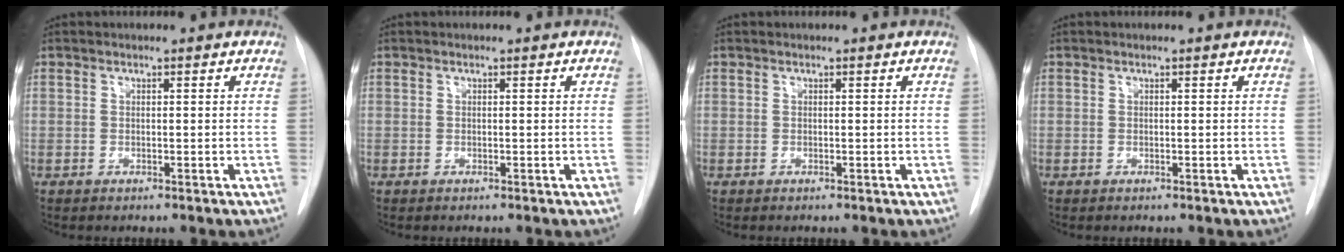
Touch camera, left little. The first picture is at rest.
{"total": 0.0}
{"total": 0.0}
{"total": 0.0}